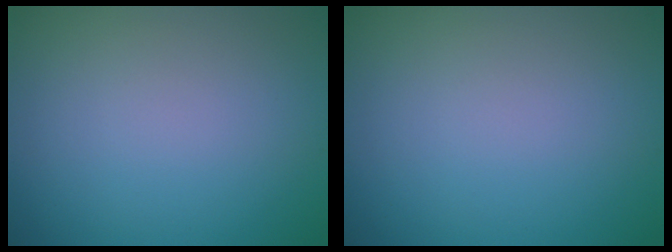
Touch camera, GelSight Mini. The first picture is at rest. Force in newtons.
{"total": 0.0}